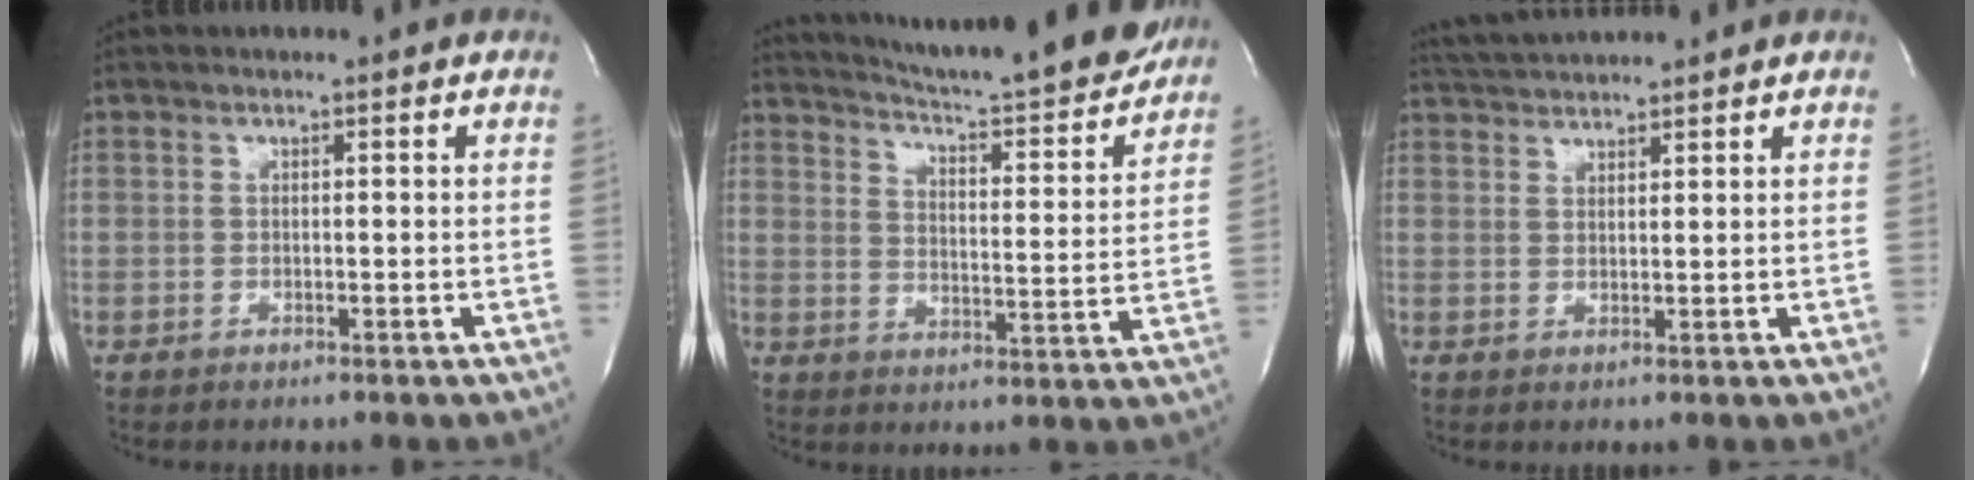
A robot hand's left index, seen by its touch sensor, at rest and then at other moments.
{"total": 21.2, "force": [19.5, 1.4, 8.1], "torque": [-0.128, -0.045, 0.259]}
{"total": 5.4, "force": [5.3, -0.1, 1.2], "torque": [-0.029, 0.030, 0.096]}